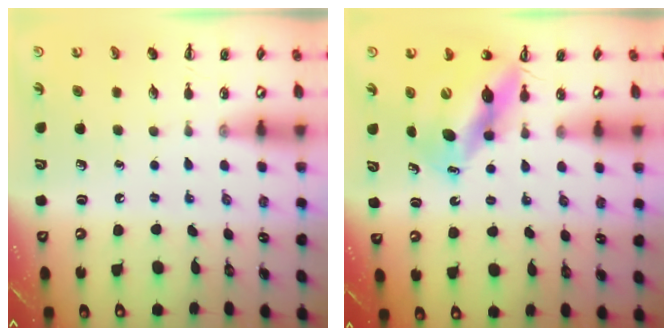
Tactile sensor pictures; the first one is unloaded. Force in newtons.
{"total": 11.1, "press": 10.7, "slide": 3.0}